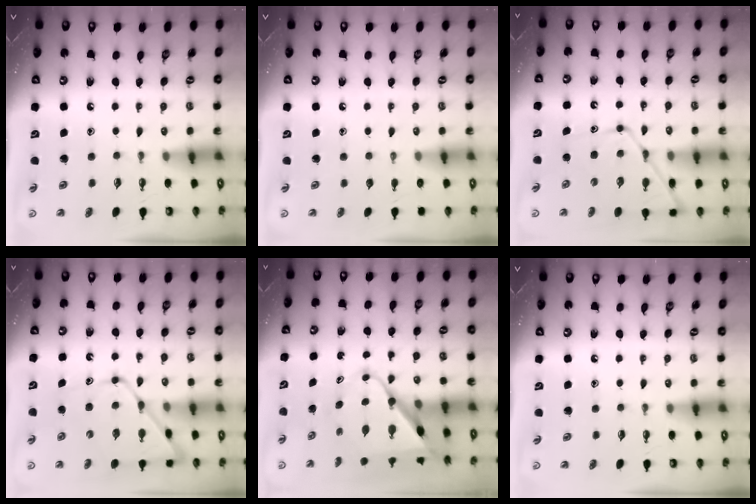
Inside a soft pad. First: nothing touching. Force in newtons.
{"total": 0.0}
{"total": 12.2, "press": 12.1, "slide": 0.9}
{"total": 12.3, "press": 12.2, "slide": 1.0}
{"total": 11.1, "press": 11.0, "slide": 0.9}
{"total": 0.0}